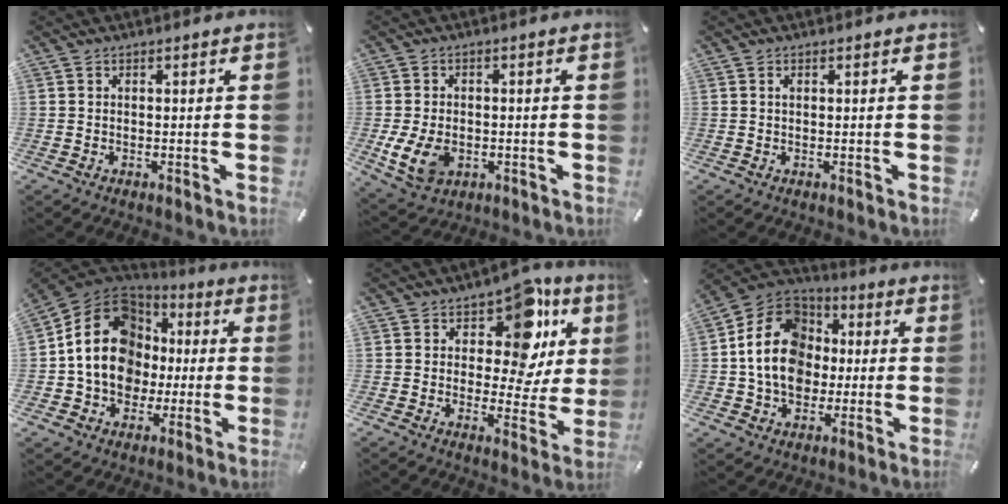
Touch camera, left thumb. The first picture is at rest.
{"total": 8.2, "force": [-1.8, 6.1, 5.1], "torque": [-0.114, 0.004, -0.033]}
{"total": 0.6, "force": [0.2, 0.3, 0.5], "torque": [-0.010, 0.001, 0.002]}
{"total": 16.8, "force": [-0.1, 14.7, 8.1], "torque": [-0.166, 0.006, 0.003]}
{"total": 14.5, "force": [7.6, 8.0, 9.4], "torque": [-0.130, -0.051, 0.128]}
{"total": 16.4, "force": [-0.2, 14.1, 8.5], "torque": [-0.183, 0.023, -0.004]}